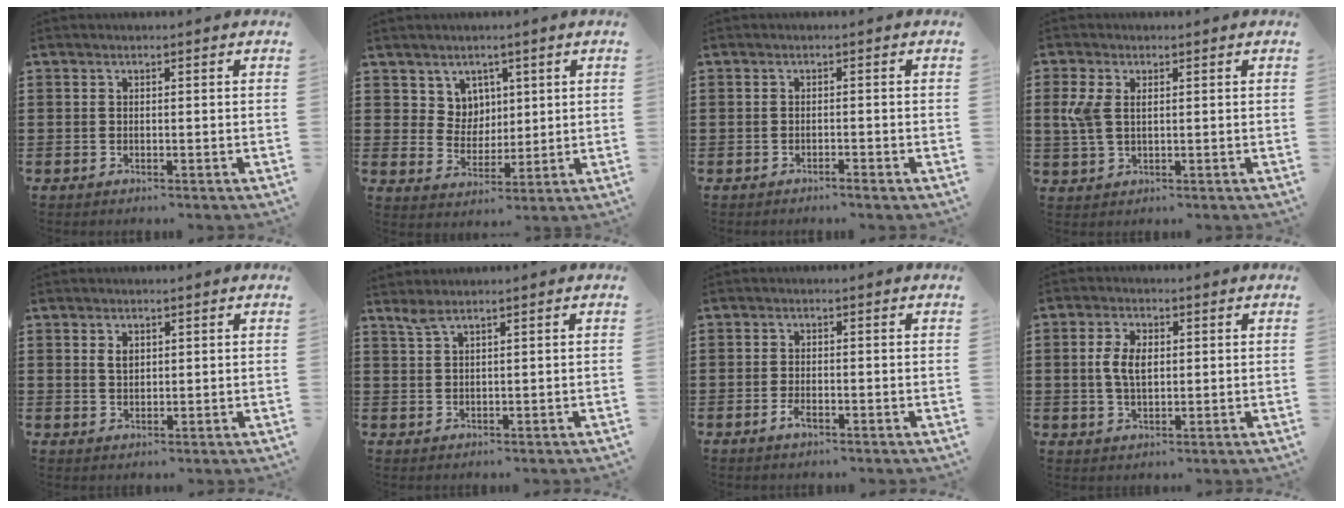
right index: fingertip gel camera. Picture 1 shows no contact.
{"total": 5.2, "force": [2.9, 4.3, 0.4], "torque": [-0.034, 0.008, 0.055]}
{"total": 1.0, "force": [-0.9, 0.0, 0.4], "torque": [-0.011, -0.004, -0.017]}
{"total": 4.1, "force": [0.9, 2.4, 3.1], "torque": [-0.091, 0.000, 0.009]}
{"total": 1.9, "force": [0.8, 1.2, 1.3], "torque": [-0.028, 0.004, 0.015]}
{"total": 1.7, "force": [1.2, 0.1, 1.1], "torque": [-0.026, 0.001, 0.023]}
{"total": 2.0, "force": [-1.1, 0.7, 1.6], "torque": [-0.038, -0.006, -0.021]}
{"total": 4.9, "force": [0.4, 2.7, 4.1], "torque": [-0.090, 0.009, 0.003]}